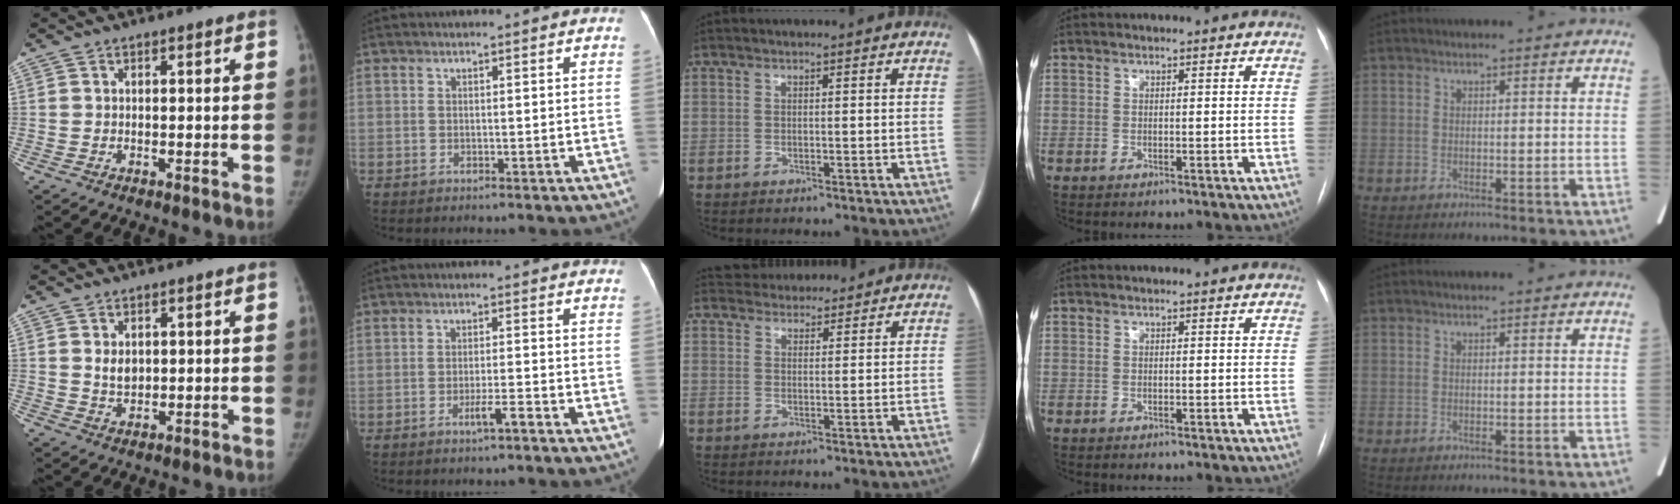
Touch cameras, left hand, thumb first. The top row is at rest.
{"thumb": {"total": 3.2, "force": [0.8, 2.2, 2.1], "torque": [-0.024, -0.008, 0.019]}, "index": {"total": 2.7, "force": [-1.8, -0.2, 2.0], "torque": [-0.038, -0.003, -0.031]}, "middle": {"total": 5.9, "force": [5.6, 1.9, 0.5], "torque": [-0.002, 0.022, 0.078]}}